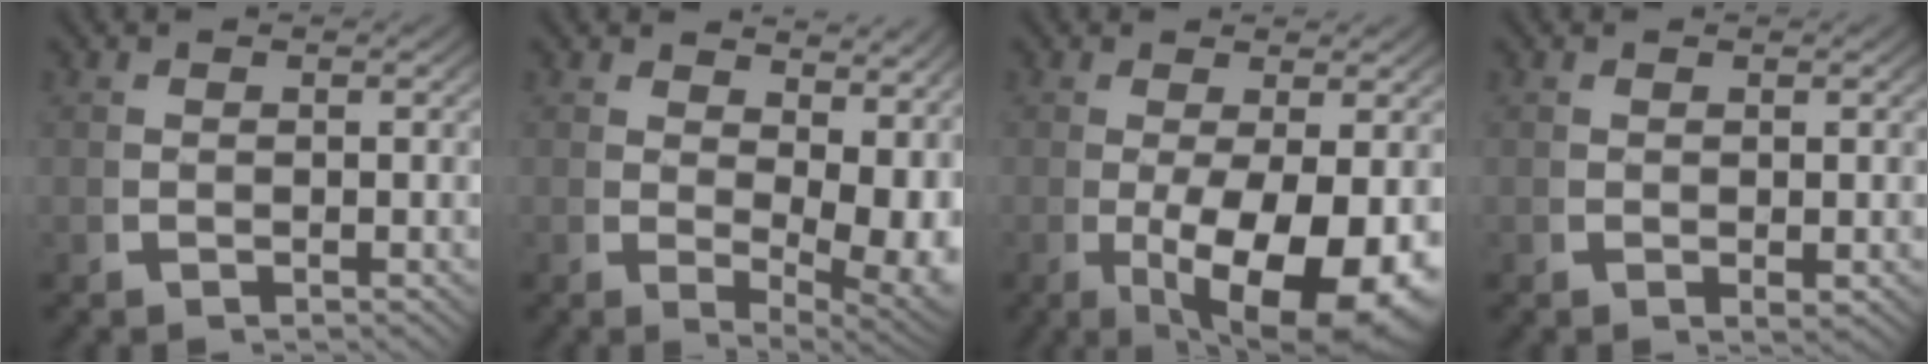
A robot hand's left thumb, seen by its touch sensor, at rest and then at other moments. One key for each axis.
{"total": 6.1, "fx": 1.2, "fy": 3.5, "fz": 4.8, "tx": -0.063, "ty": -0.029, "tz": 0.034}
{"total": 11.3, "fx": -2.6, "fy": 5.9, "fz": 9.3, "tx": -0.154, "ty": -0.045, "tz": -0.018}
{"total": 0.6, "fx": 0.2, "fy": 0.3, "fz": 0.5, "tx": -0.007, "ty": -0.003, "tz": 0.006}